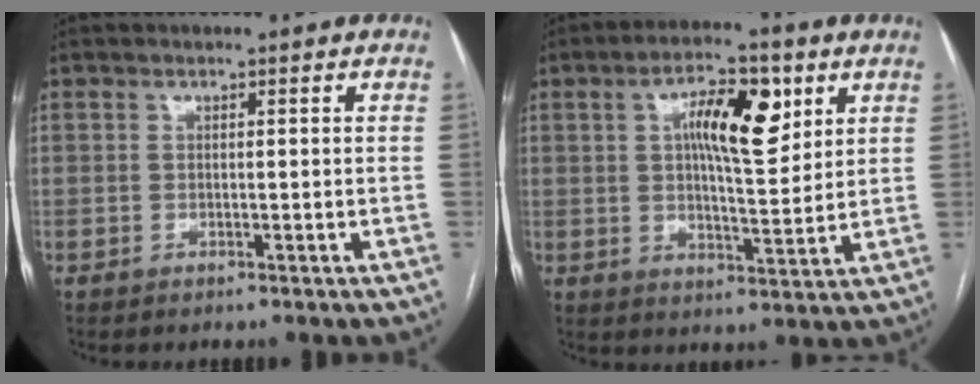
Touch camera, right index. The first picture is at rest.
{"total": 11.0, "force": [4.0, 3.4, 9.7], "torque": [-0.159, 0.012, 0.066]}